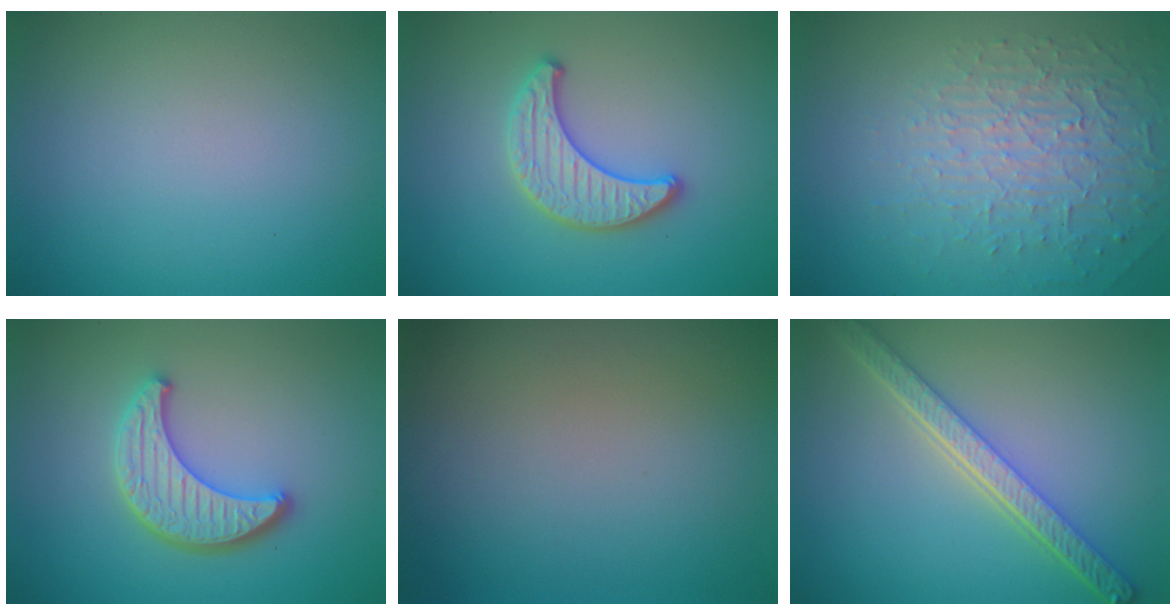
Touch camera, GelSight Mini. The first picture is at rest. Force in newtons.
{"total": 3.2, "press": 3.1, "slide": 0.4}
{"total": 5.1, "press": 3.4, "slide": 3.7}
{"total": 4.1, "press": 3.6, "slide": 1.9}
{"total": 0.0}
{"total": 5.1, "press": 4.0, "slide": 3.1}